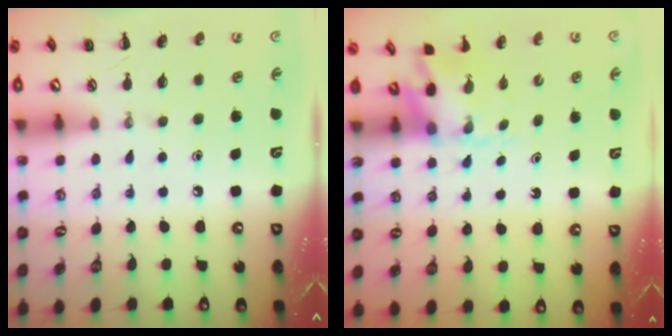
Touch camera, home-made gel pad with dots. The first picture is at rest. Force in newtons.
{"total": 2.9, "press": 2.8, "slide": 0.7}